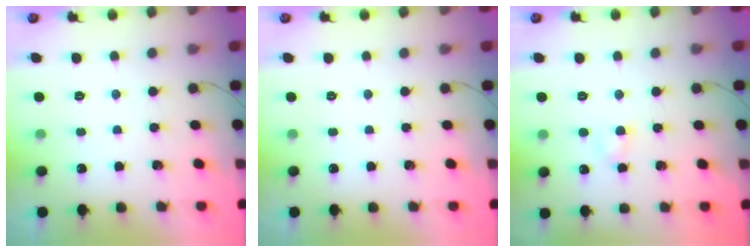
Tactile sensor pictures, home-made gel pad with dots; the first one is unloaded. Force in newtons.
{"total": 0.0}
{"total": 3.6, "press": 3.3, "slide": 1.3}